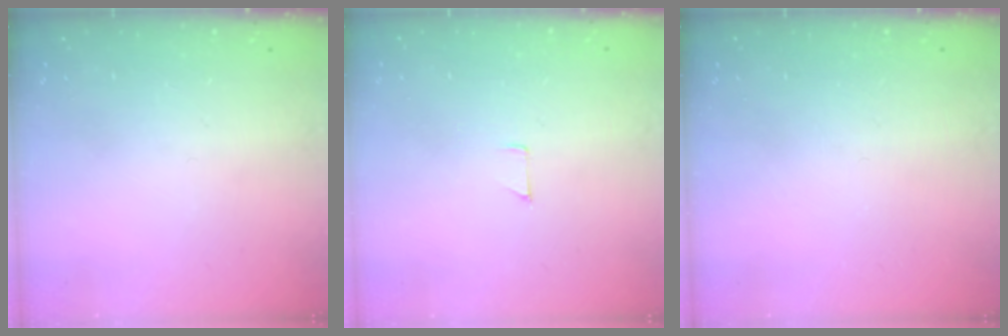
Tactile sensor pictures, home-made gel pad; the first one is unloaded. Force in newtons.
{"total": 3.8, "press": 3.8, "slide": 0.3}
{"total": 0.0}